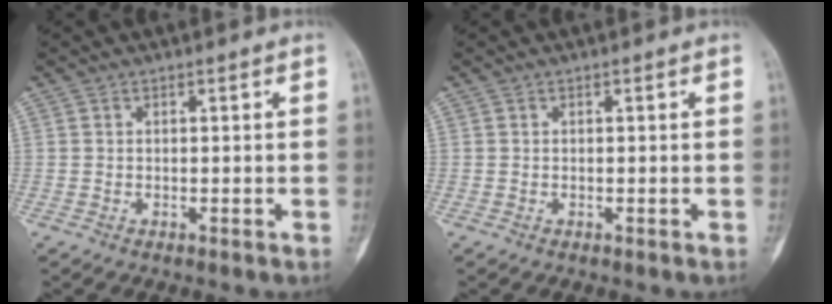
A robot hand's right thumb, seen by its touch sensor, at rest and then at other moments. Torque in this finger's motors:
{"motor_torque": [0.00, 0.00, -0.05, -0.05, 0.00]}